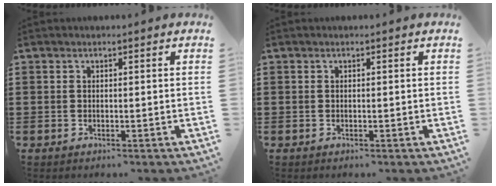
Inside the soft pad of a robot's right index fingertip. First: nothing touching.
{"total": 0.0}